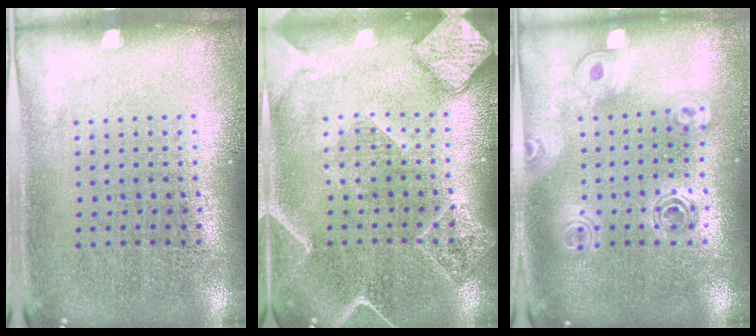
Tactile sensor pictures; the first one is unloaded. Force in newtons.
{"total": 2.1, "press": 2.1, "slide": 0.2}
{"total": 1.6, "press": 1.4, "slide": 0.7}